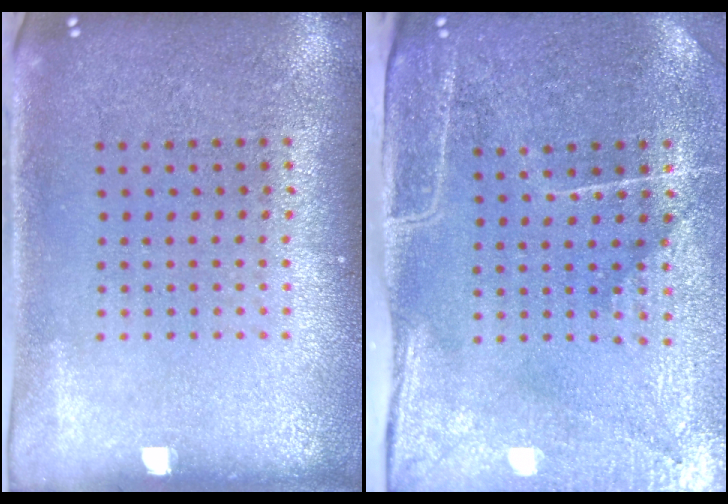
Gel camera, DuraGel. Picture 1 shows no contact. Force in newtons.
{"total": 4.5, "press": 3.8, "slide": 2.4}